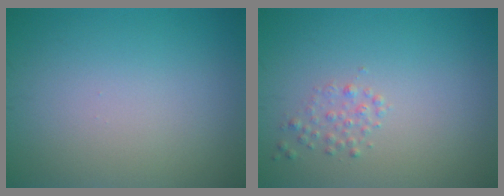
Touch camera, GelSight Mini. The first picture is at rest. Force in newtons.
{"total": 1.1, "press": 1.1, "slide": 0.0}